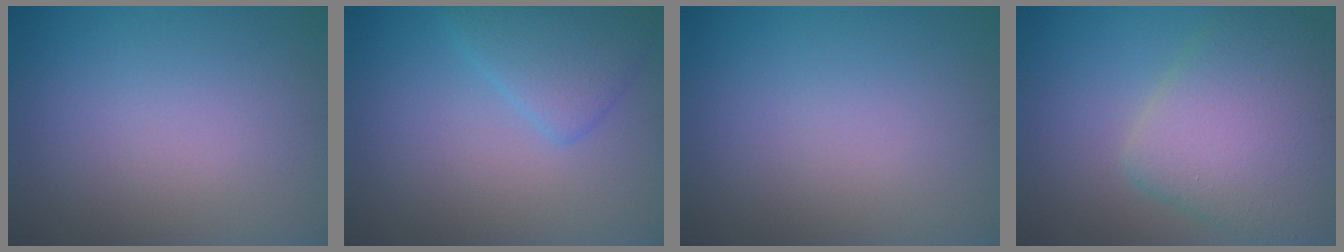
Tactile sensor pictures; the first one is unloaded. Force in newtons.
{"total": 2.3, "press": 2.3, "slide": 0.0}
{"total": 0.0}
{"total": 7.2, "press": 7.2, "slide": 0.3}